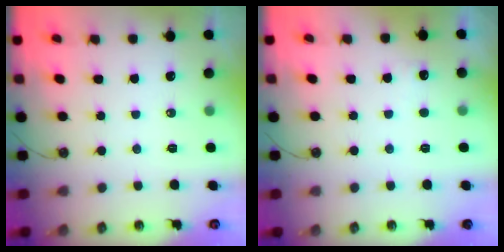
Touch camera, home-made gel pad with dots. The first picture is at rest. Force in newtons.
{"total": 2.7, "press": 2.5, "slide": 1.0}